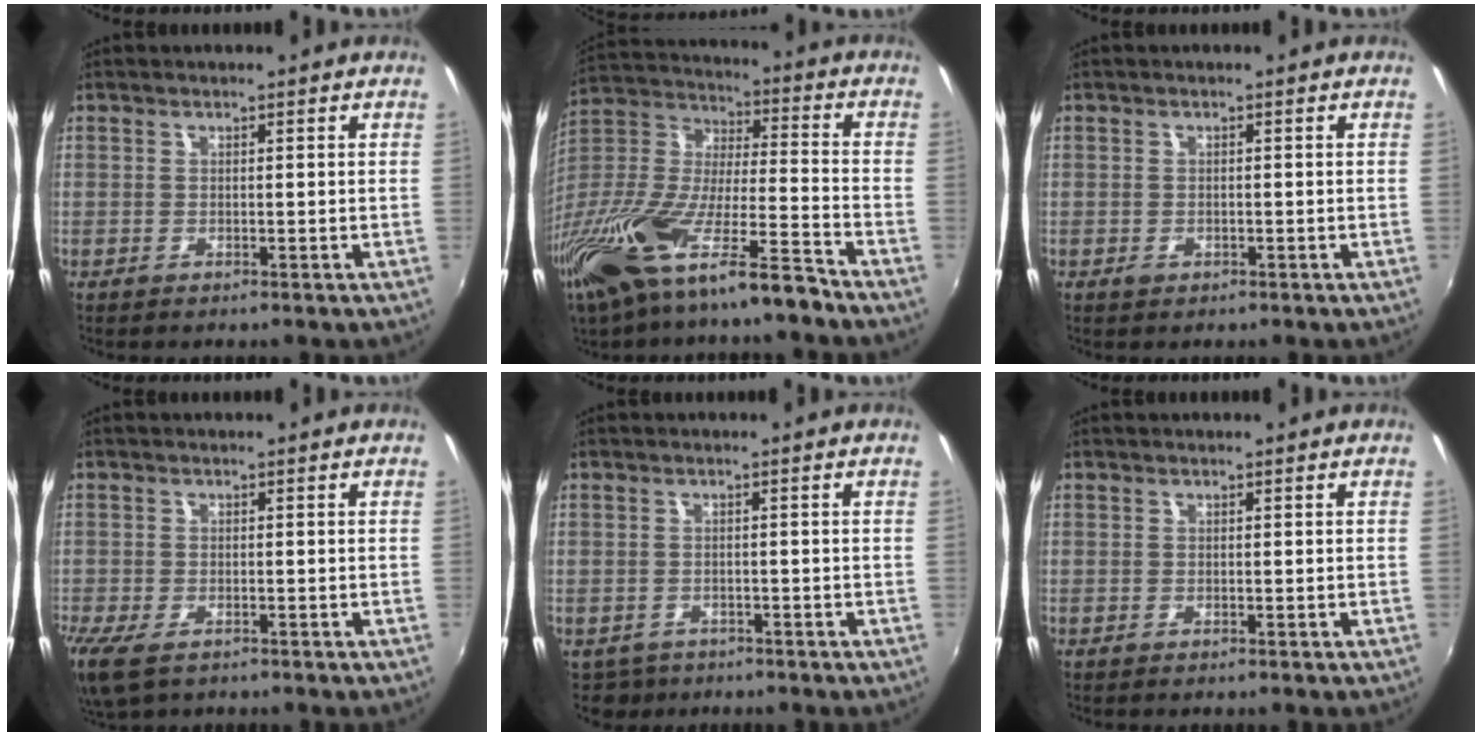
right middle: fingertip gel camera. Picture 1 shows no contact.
{"total": 23.7, "force": [-16.5, 4.3, 16.5], "torque": [-0.331, -0.043, -0.304]}
{"total": 1.2, "force": [-0.6, 0.8, 0.5], "torque": [-0.010, -0.003, -0.011]}
{"total": 6.9, "force": [-4.3, 3.3, 4.4], "torque": [-0.106, -0.031, -0.079]}
{"total": 3.1, "force": [-1.9, 2.4, 0.5], "torque": [-0.018, -0.005, -0.027]}
{"total": 0.0}